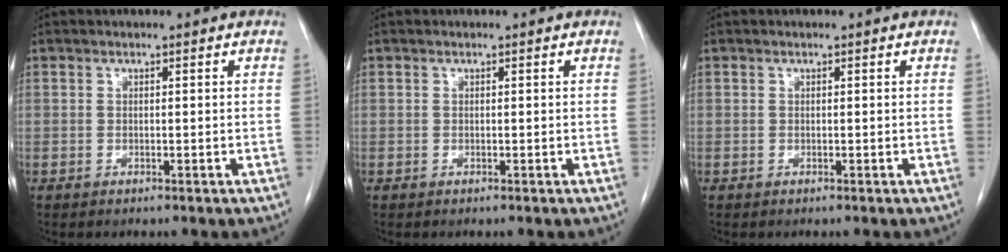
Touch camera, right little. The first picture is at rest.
{"total": 0.0}
{"total": 0.0}